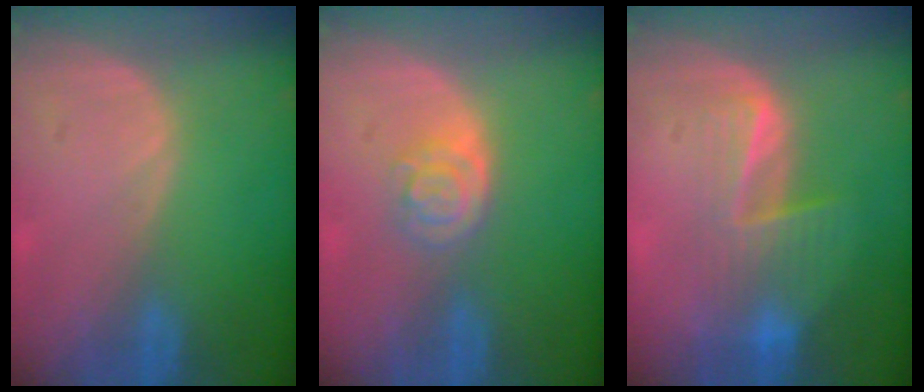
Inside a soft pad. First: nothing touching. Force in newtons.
{"total": 4.2, "press": 3.7, "slide": 2.0}
{"total": 6.9, "press": 6.5, "slide": 2.3}